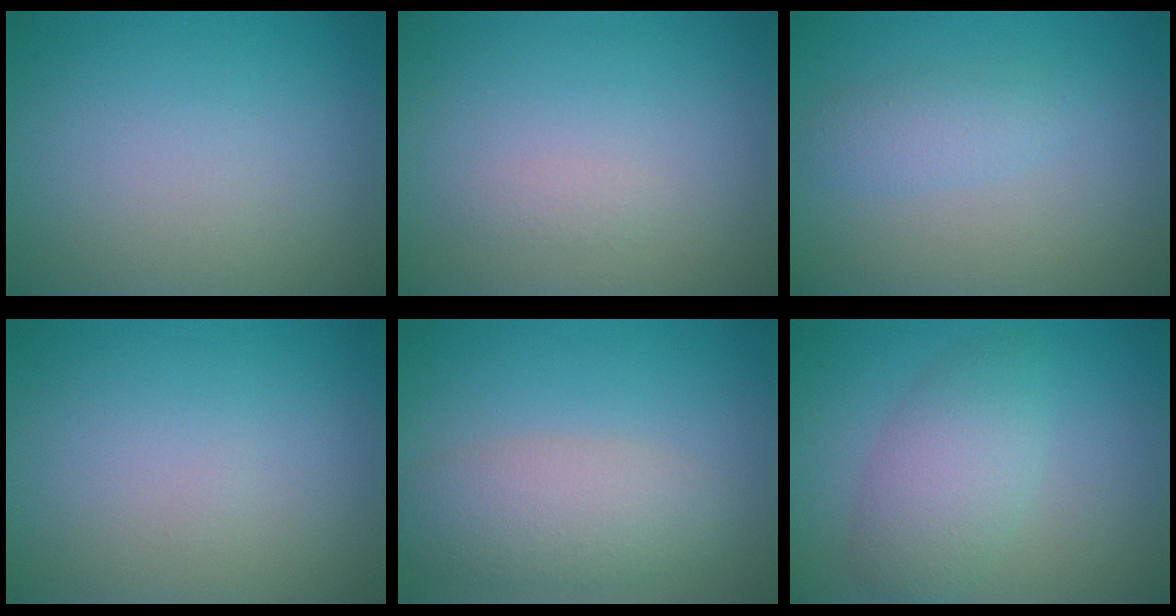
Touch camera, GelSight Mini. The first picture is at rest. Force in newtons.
{"total": 0.7, "press": 0.7, "slide": 0.0}
{"total": 2.0, "press": 2.0, "slide": 0.1}
{"total": 0.0}
{"total": 4.5, "press": 4.4, "slide": 0.4}
{"total": 4.2, "press": 4.1, "slide": 0.3}